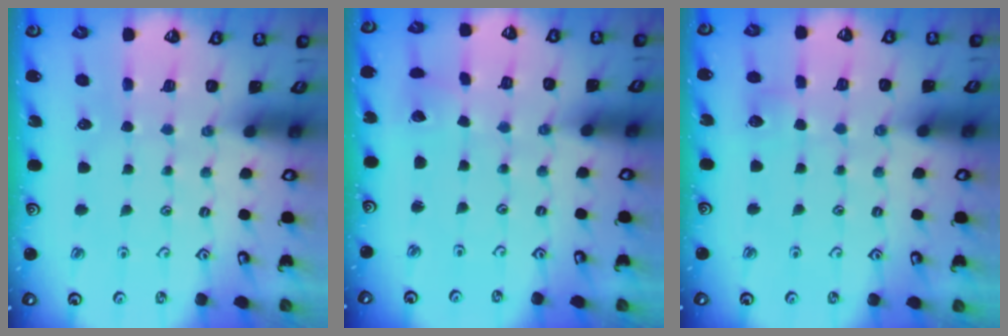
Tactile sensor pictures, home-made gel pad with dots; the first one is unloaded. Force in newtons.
{"total": 2.3, "press": 2.3, "slide": 0.1}
{"total": 5.0, "press": 5.0, "slide": 0.5}